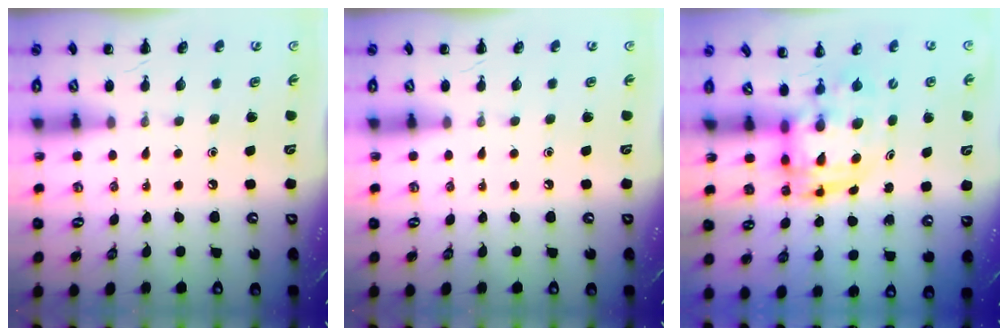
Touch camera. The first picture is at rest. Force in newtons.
{"total": 0.0}
{"total": 3.6, "press": 3.5, "slide": 0.7}